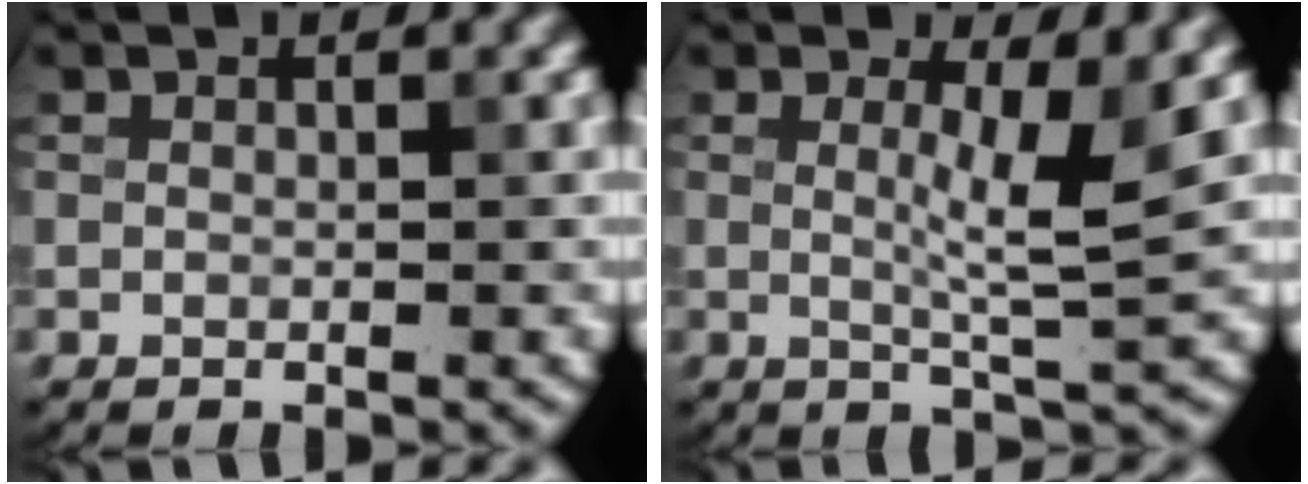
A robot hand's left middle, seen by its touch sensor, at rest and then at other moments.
{"total": 3.4, "force": [0.5, 0.3, 3.3], "torque": [-0.059, -0.005, 0.011]}